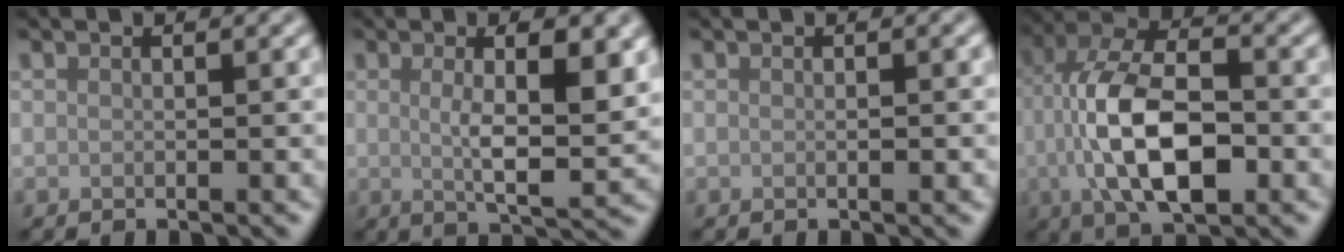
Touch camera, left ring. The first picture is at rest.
{"total": 6.3, "force": [1.0, 1.6, 6.0], "torque": [-0.091, -0.006, 0.018]}
{"total": 0.7, "force": [0.0, 0.1, 0.7], "torque": [-0.010, -0.001, 0.001]}
{"total": 10.1, "force": [-1.8, 4.7, 8.7], "torque": [-0.164, 0.009, -0.039]}